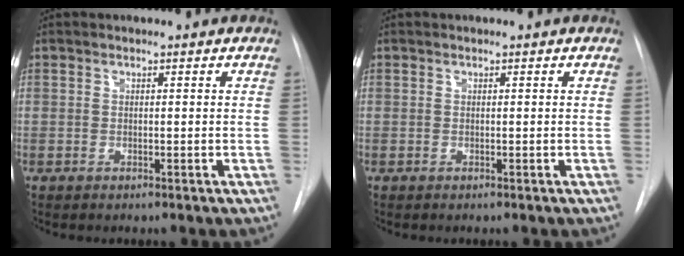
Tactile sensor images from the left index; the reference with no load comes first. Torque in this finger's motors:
{"motor_torque": [0.00, 0.00, 0.00, 0.00]}